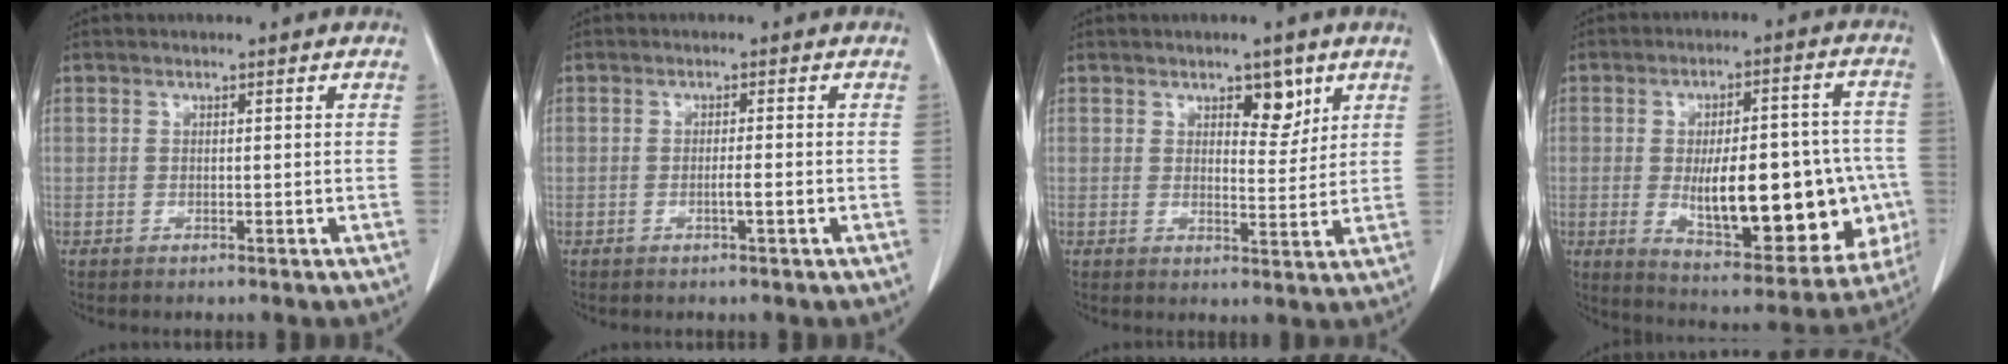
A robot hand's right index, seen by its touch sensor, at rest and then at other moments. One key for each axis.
{"total": 1.6, "fx": -0.5, "fy": 0.0, "fz": 1.5, "tx": -0.029, "ty": -0.001, "tz": -0.011}
{"total": 4.4, "fx": 2.6, "fy": 2.0, "fz": 3.0, "tx": -0.035, "ty": -0.004, "tz": 0.038}
{"total": 23.4, "fx": -3.7, "fy": 8.5, "fz": 21.4, "tx": -0.262, "ty": 0.019, "tz": -0.023}